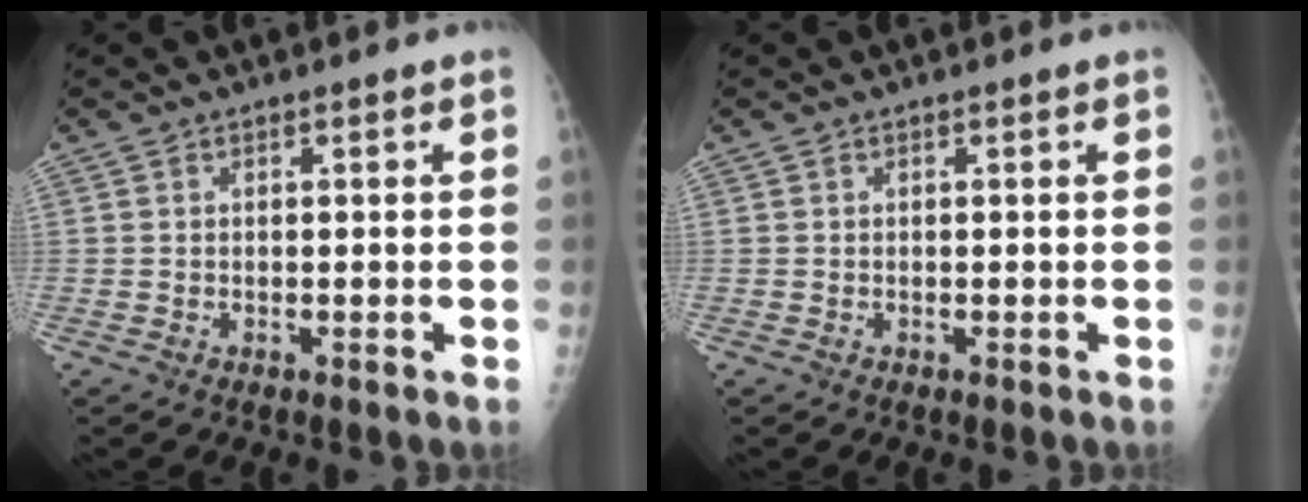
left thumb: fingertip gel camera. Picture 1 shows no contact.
{"total": 0.0}